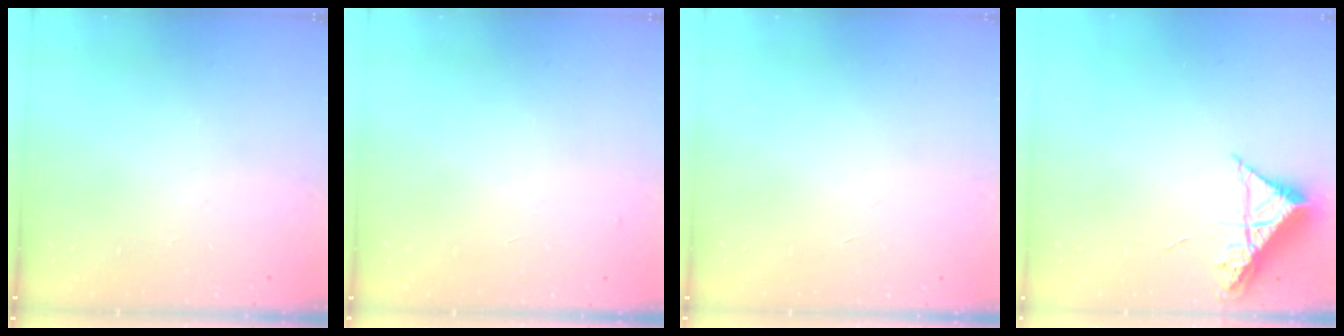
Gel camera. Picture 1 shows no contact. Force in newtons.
{"total": 2.9, "press": 2.9, "slide": 0.1}
{"total": 1.7, "press": 1.7, "slide": 0.1}
{"total": 8.4, "press": 8.4, "slide": 0.8}